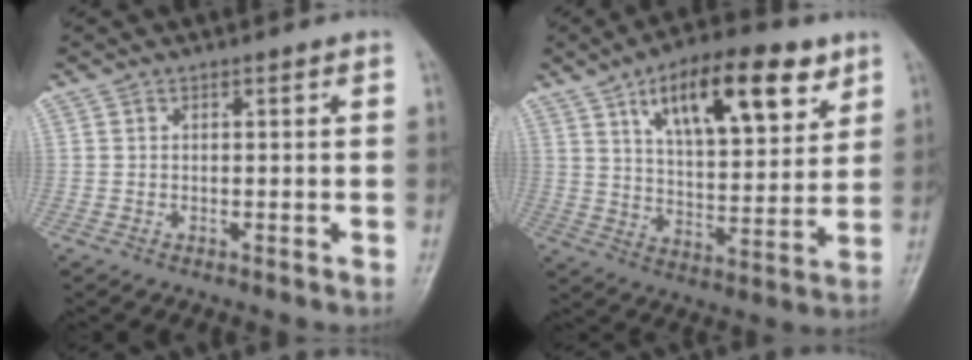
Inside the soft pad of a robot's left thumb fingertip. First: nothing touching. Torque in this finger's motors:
{"motor_torque": [1.71, 1.73, 1.62, -1.14, 0.17]}